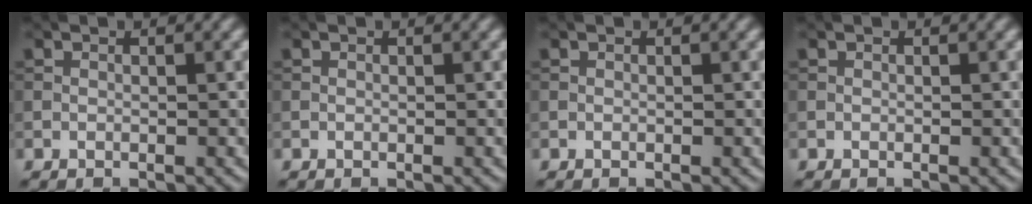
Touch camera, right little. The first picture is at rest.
{"total": 0.0}
{"total": 0.0}
{"total": 0.0}